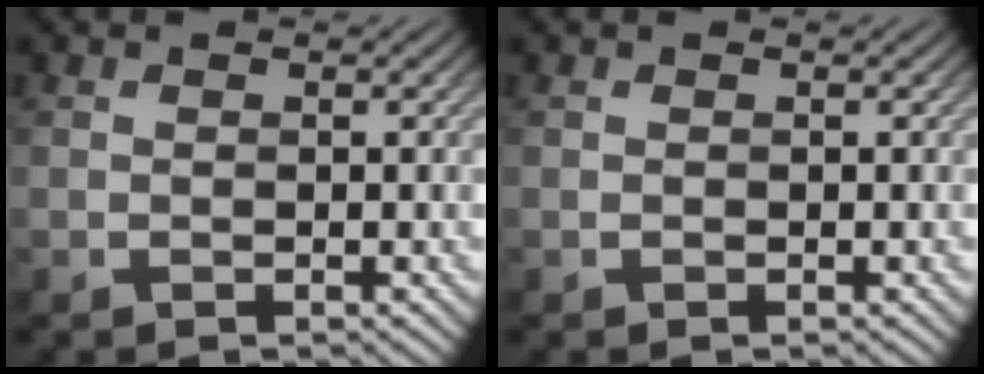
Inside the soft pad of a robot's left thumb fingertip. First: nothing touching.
{"total": 0.0}